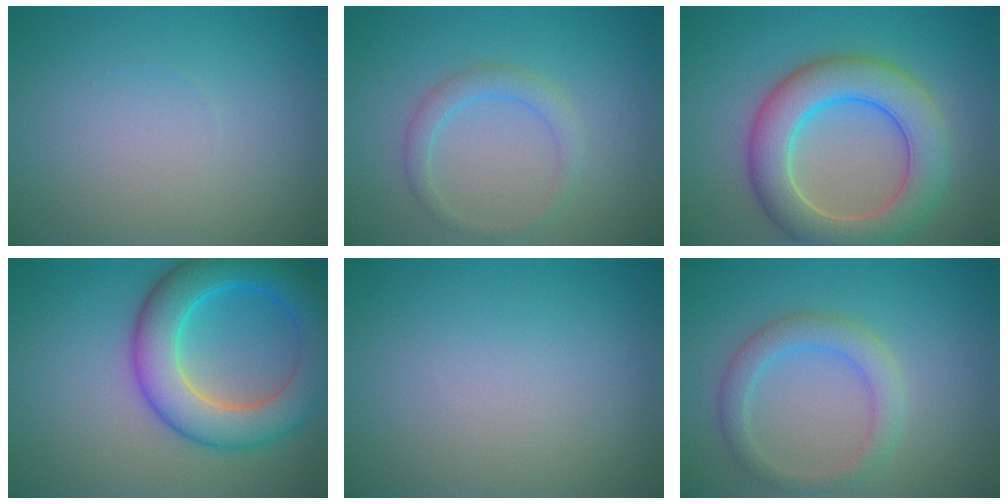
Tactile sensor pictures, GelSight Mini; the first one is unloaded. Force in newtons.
{"total": 1.9, "press": 1.9, "slide": 0.1}
{"total": 7.6, "press": 7.6, "slide": 0.4}
{"total": 8.1, "press": 8.1, "slide": 0.4}
{"total": 0.0}
{"total": 2.9, "press": 2.9, "slide": 0.3}